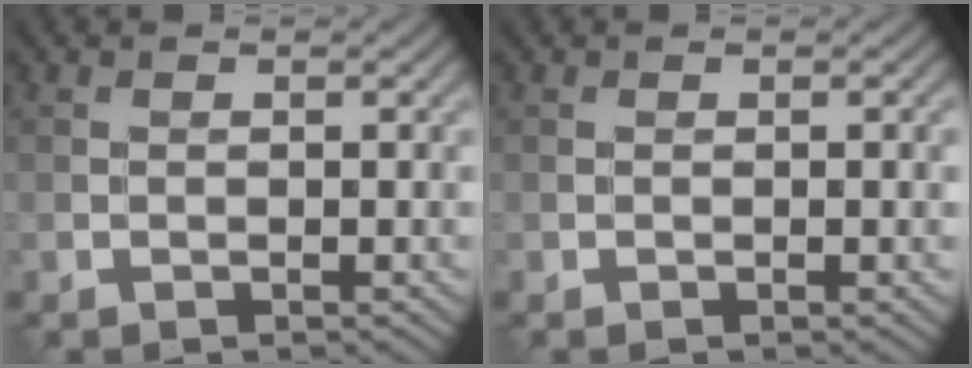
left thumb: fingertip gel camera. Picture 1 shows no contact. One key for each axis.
{"total": 1.4, "fx": -0.1, "fy": 0.3, "fz": 1.3, "tx": -0.021, "ty": -0.003, "tz": -0.002}